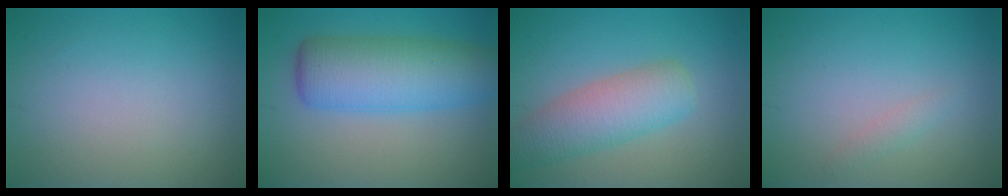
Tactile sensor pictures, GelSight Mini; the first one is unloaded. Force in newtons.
{"total": 7.7, "press": 7.7, "slide": 0.2}
{"total": 5.3, "press": 5.3, "slide": 0.4}
{"total": 1.0, "press": 0.9, "slide": 0.1}